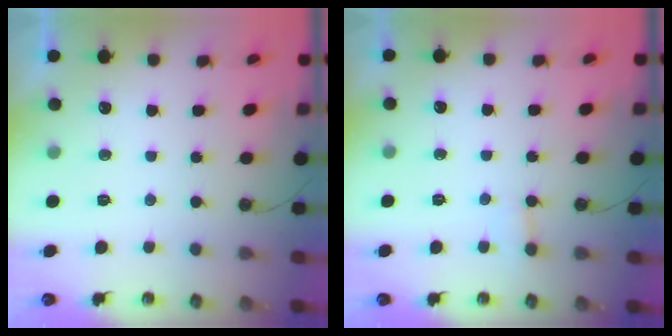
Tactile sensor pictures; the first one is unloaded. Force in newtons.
{"total": 2.7, "press": 2.7, "slide": 0.2}